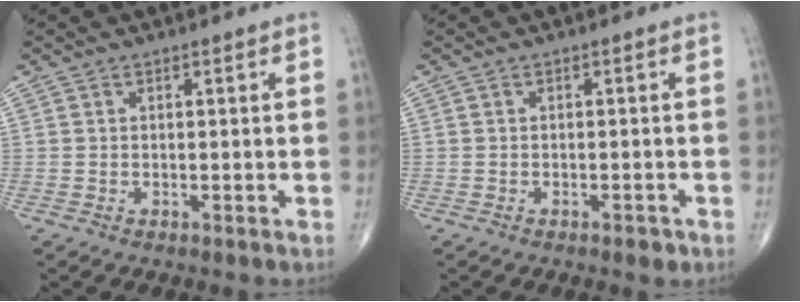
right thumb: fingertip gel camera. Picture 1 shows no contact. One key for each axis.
{"total": 1.3, "fx": -0.8, "fy": 0.6, "fz": 0.8, "tx": -0.009, "ty": 0.000, "tz": -0.011}